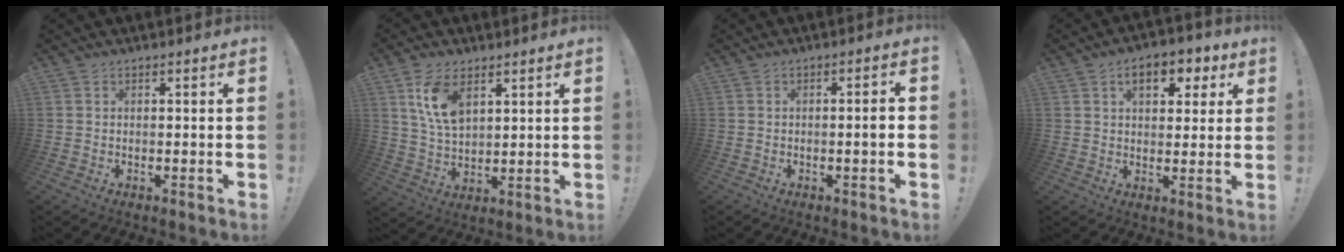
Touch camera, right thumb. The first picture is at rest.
{"total": 10.7, "force": [5.3, 6.0, 7.1], "torque": [-0.144, -0.015, 0.098]}
{"total": 2.8, "force": [-0.6, -0.2, 2.7], "torque": [-0.038, -0.002, -0.013]}
{"total": 8.6, "force": [3.7, 5.3, 5.6], "torque": [-0.075, -0.006, 0.061]}